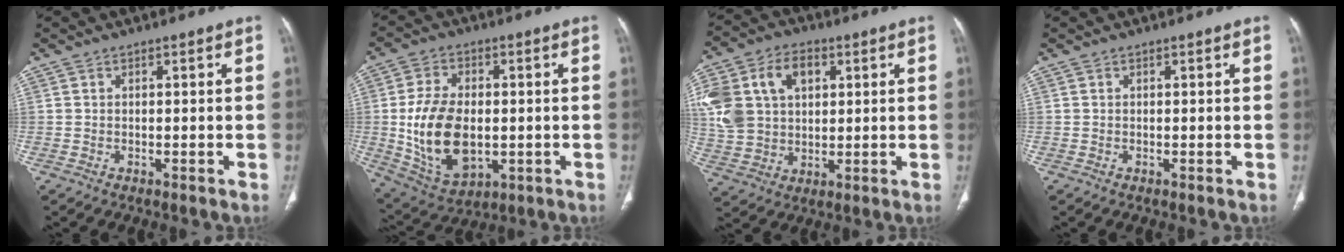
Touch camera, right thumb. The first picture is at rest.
{"total": 16.0, "force": [-1.1, 10.0, 12.5], "torque": [-0.223, -0.004, 0.002]}
{"total": 19.3, "force": [5.1, 14.0, 12.2], "torque": [-0.260, 0.024, 0.101]}
{"total": 0.0}